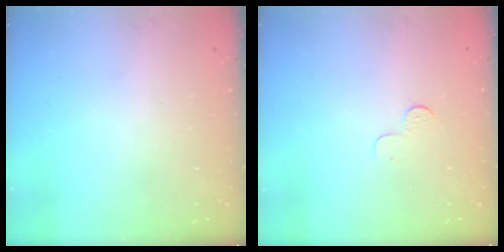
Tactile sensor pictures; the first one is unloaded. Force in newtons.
{"total": 3.2, "press": 3.2, "slide": 0.4}